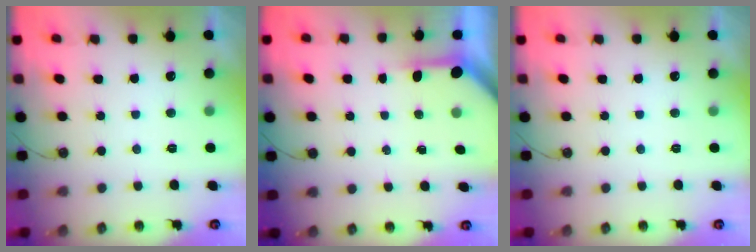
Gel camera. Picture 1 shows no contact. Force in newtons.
{"total": 3.3, "press": 3.3, "slide": 0.4}
{"total": 0.0}